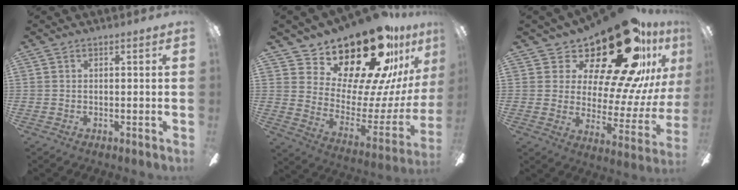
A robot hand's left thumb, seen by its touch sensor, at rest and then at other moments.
{"total": 26.6, "force": [20.9, 9.3, 13.5], "torque": [-0.210, -0.155, 0.364]}
{"total": 27.4, "force": [18.2, 10.0, 17.9], "torque": [-0.268, -0.128, 0.303]}